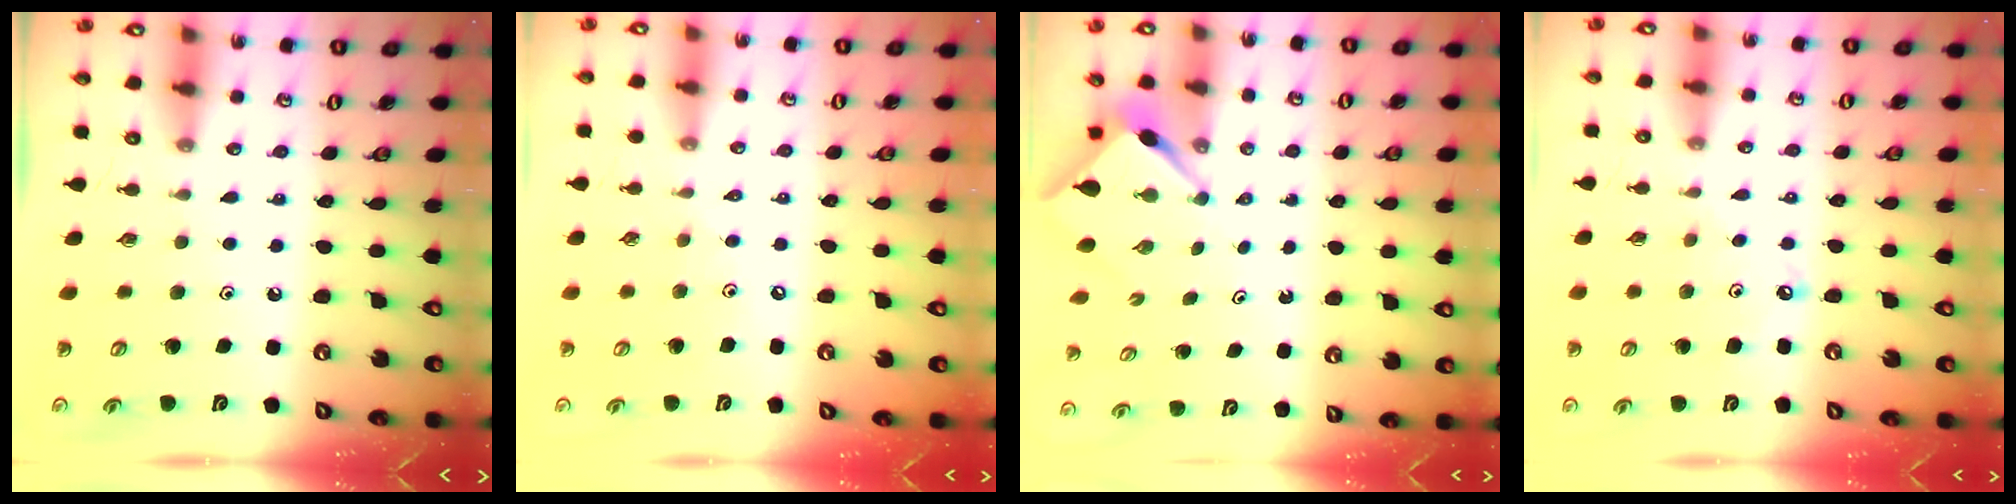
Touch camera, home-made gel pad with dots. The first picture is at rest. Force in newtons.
{"total": 2.1, "press": 2.0, "slide": 0.3}
{"total": 2.8, "press": 2.8, "slide": 0.3}
{"total": 5.9, "press": 5.9, "slide": 0.7}